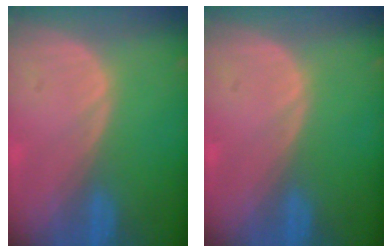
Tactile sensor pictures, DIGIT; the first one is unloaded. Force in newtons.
{"total": 0.0}